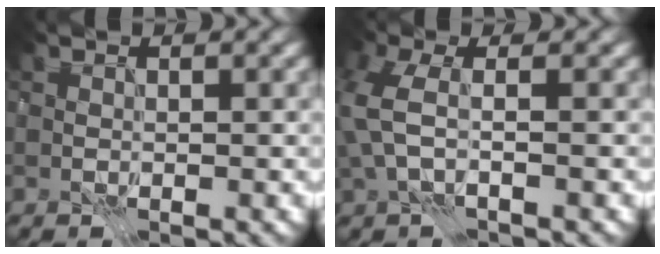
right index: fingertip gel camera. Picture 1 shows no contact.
{"total": 3.6, "force": [-1.0, 1.7, 3.0], "torque": [-0.084, 0.001, -0.026]}